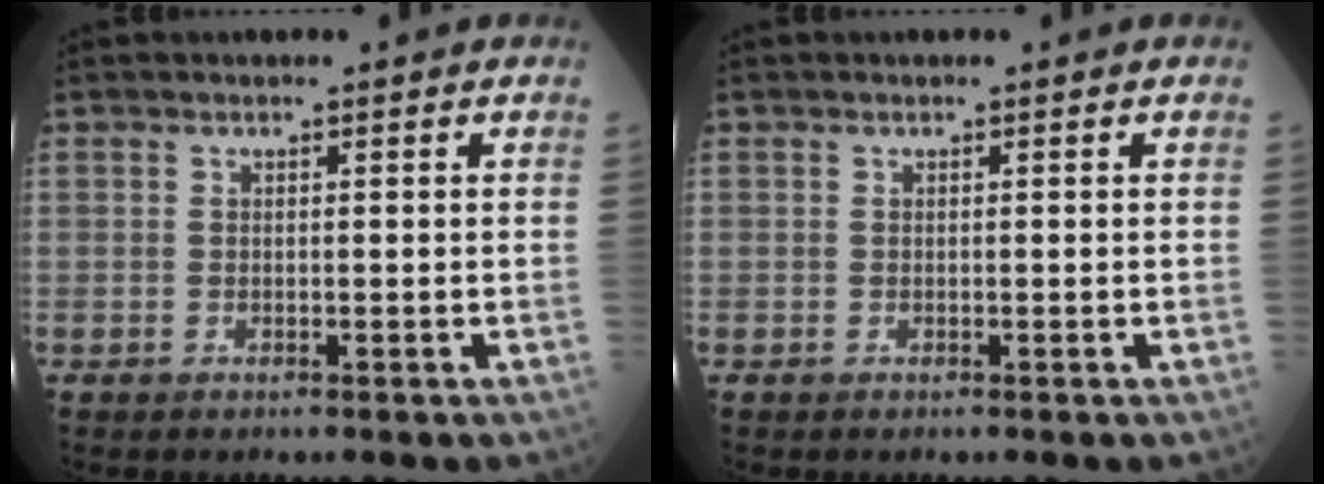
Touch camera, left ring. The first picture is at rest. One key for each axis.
{"total": 0.0}